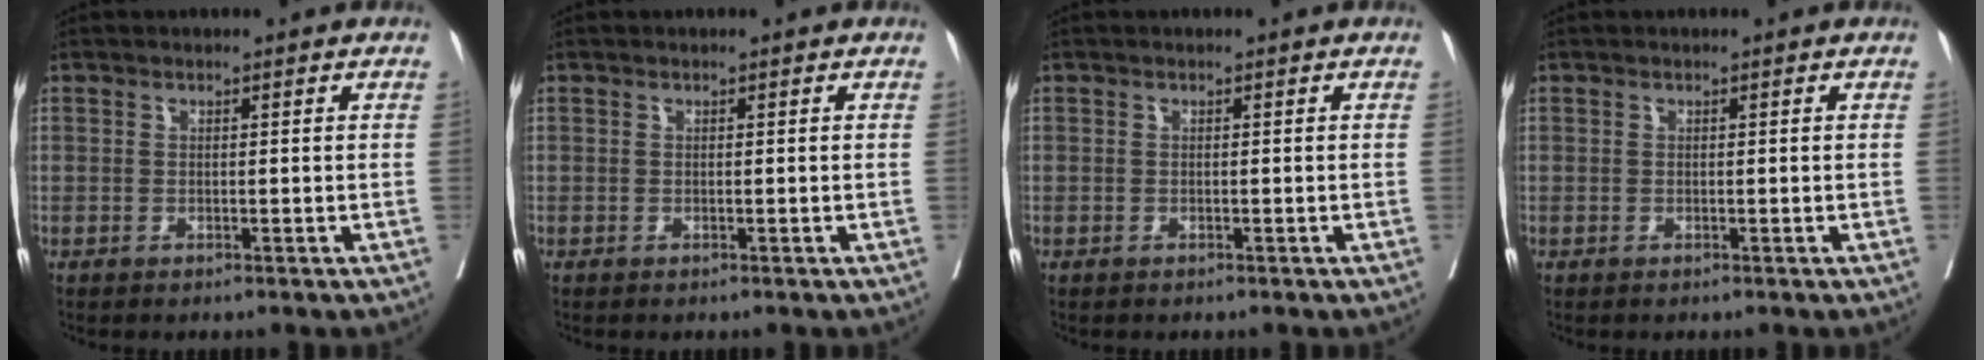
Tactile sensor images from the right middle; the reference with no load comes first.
{"total": 0.0}
{"total": 0.0}
{"total": 0.0}